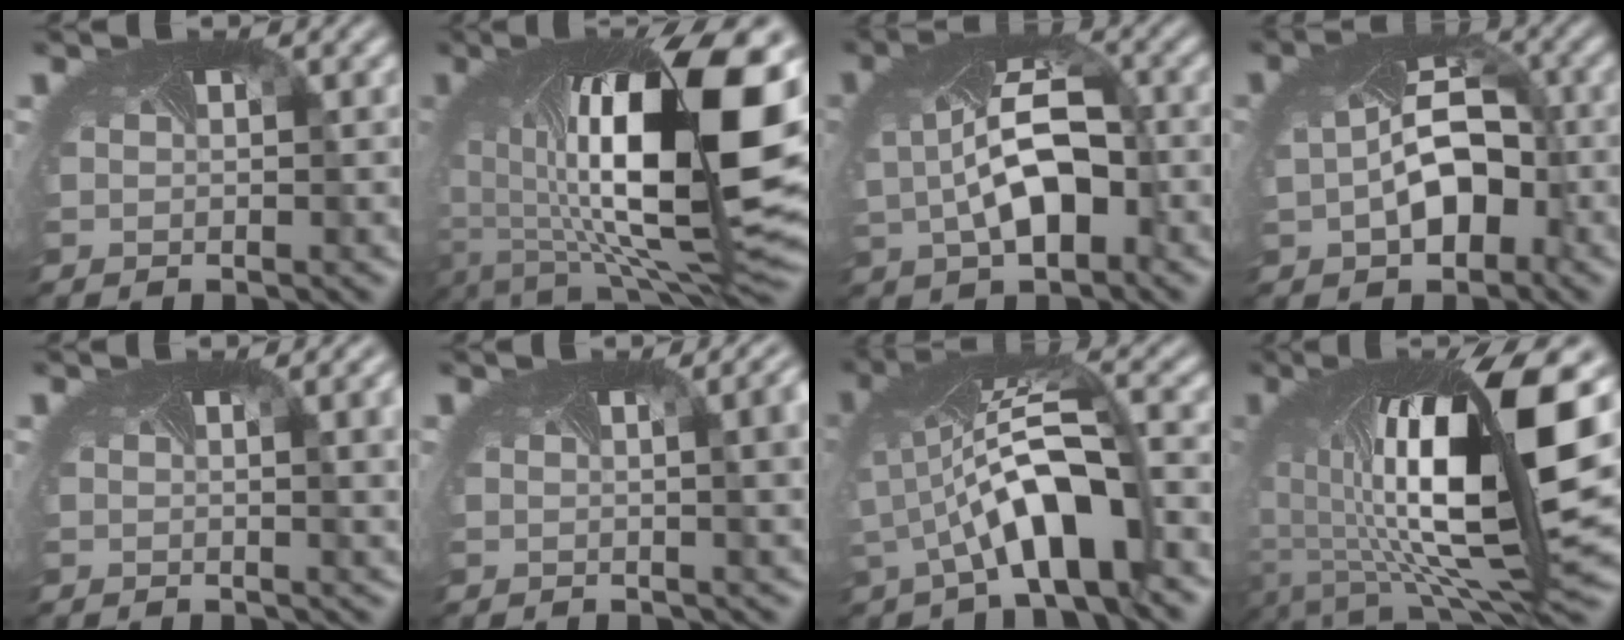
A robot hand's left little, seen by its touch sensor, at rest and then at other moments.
{"total": 16.7, "force": [0.6, 7.3, 15.1], "torque": [-0.259, -0.022, 0.025]}
{"total": 6.3, "force": [-0.8, 3.6, 5.1], "torque": [-0.125, -0.007, -0.010]}
{"total": 5.7, "force": [-0.8, 3.8, 4.2], "torque": [-0.106, -0.015, -0.006]}
{"total": 4.9, "force": [1.2, 1.8, 4.4], "torque": [-0.048, 0.000, 0.017]}
{"total": 6.7, "force": [1.5, 2.9, 5.8], "torque": [-0.060, 0.010, 0.017]}
{"total": 5.5, "force": [-2.0, 1.6, 4.9], "torque": [-0.123, -0.005, -0.030]}
{"total": 14.4, "force": [1.0, 4.7, 13.6], "torque": [-0.241, -0.019, 0.025]}